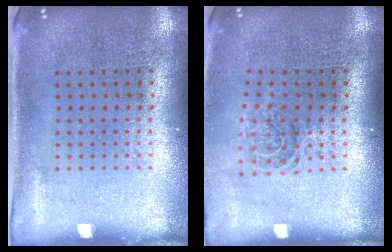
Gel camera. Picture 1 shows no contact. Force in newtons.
{"total": 1.4, "press": 1.2, "slide": 0.8}